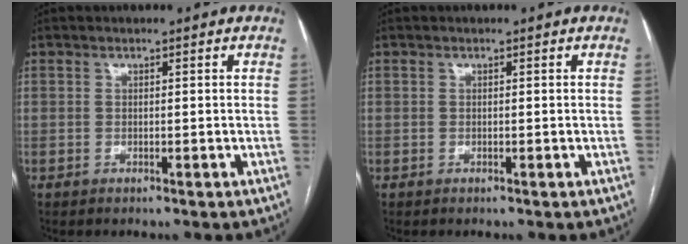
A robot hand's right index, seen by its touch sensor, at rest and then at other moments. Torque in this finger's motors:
{"motor_torque": [0.01, 0.01, 0.02, 0.01]}